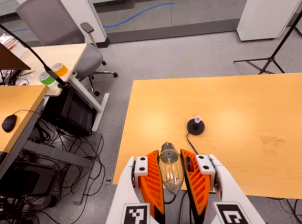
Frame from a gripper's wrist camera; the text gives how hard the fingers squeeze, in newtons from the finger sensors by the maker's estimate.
{"total": 20.9, "left": 22.6, "right": 19.2}